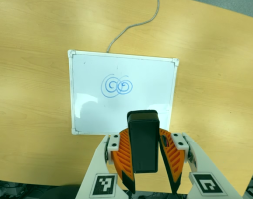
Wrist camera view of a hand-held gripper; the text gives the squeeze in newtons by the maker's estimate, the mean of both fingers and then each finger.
{"total": 7.9, "left": 6.9, "right": 8.9}